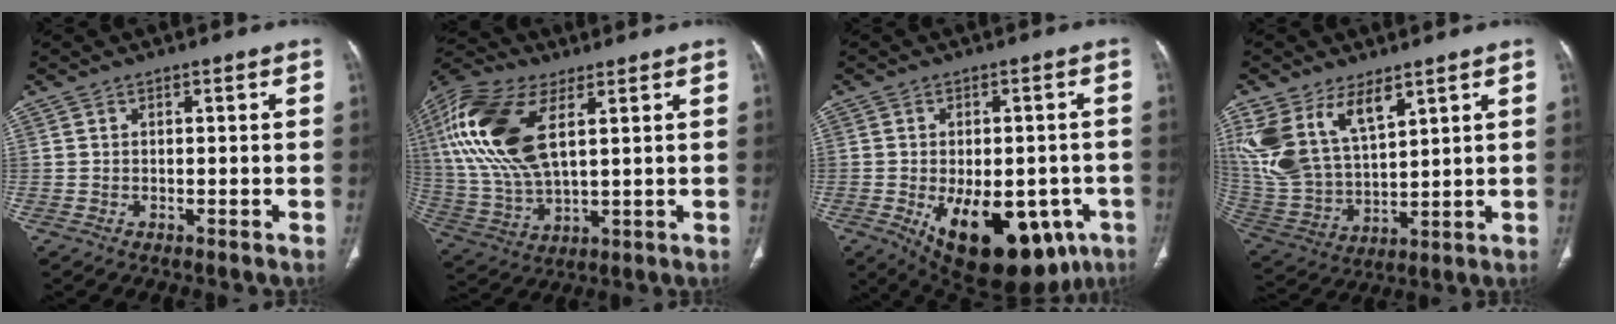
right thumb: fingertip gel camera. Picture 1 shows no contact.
{"total": 20.5, "force": [6.5, 9.8, 16.8], "torque": [-0.370, -0.005, 0.125]}
{"total": 21.0, "force": [-8.0, 11.3, 15.8], "torque": [-0.190, -0.001, -0.088]}
{"total": 16.6, "force": [8.8, 8.7, 11.2], "torque": [-0.220, -0.027, 0.192]}